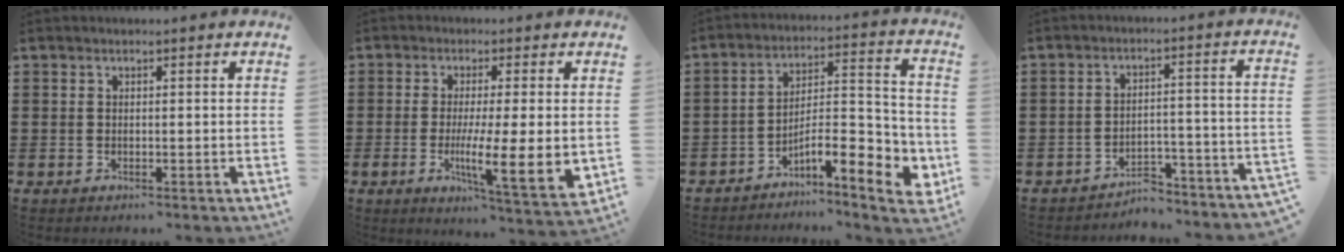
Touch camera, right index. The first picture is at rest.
{"total": 9.5, "force": [-1.1, 1.9, 9.2], "torque": [-0.142, -0.016, -0.013]}
{"total": 9.7, "force": [-5.5, 2.5, 7.6], "torque": [-0.114, -0.005, -0.101]}
{"total": 4.5, "force": [-4.4, 0.2, 1.1], "torque": [-0.023, -0.001, -0.091]}